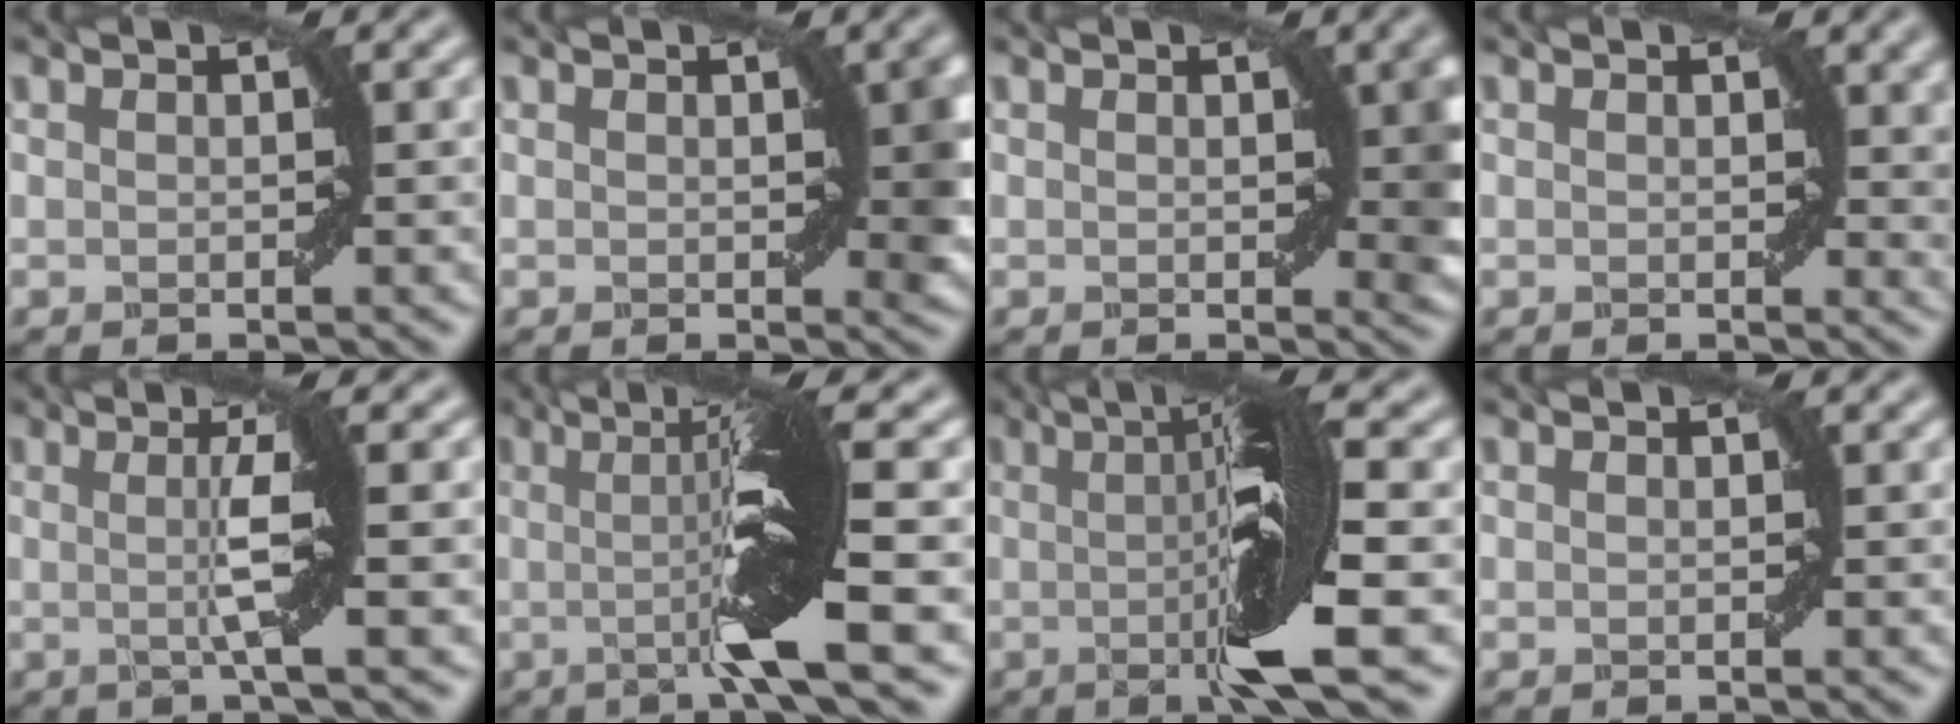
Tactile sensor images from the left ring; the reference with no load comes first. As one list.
[{"total": 2.6, "force": [0.4, 1.1, 2.3], "torque": [-0.020, -0.005, 0.007]}, {"total": 3.0, "force": [0.5, 1.4, 2.6], "torque": [-0.021, -0.005, 0.008]}, {"total": 2.3, "force": [0.7, 1.4, 1.7], "torque": [-0.015, -0.005, 0.010]}, {"total": 4.7, "force": [0.2, 0.4, 4.7], "torque": [-0.077, 0.000, 0.002]}, {"total": 8.8, "force": [-0.4, 1.1, 8.8], "torque": [-0.135, -0.004, -0.011]}, {"total": 9.8, "force": [-0.2, 1.6, 9.7], "torque": [-0.140, -0.007, -0.004]}, {"total": 0.0}]